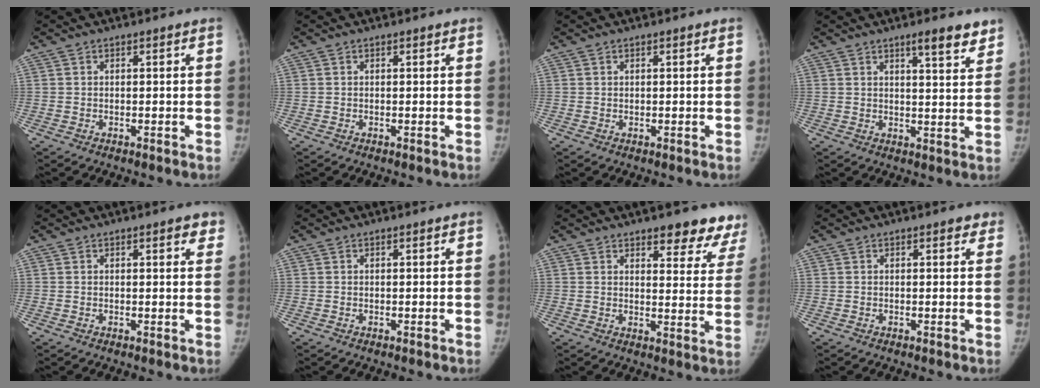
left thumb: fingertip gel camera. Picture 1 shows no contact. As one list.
[{"total": 0.0}, {"total": 0.0}, {"total": 6.5, "force": [4.6, 1.2, 4.3], "torque": [-0.047, -0.029, 0.064]}, {"total": 2.5, "force": [1.5, 0.9, 1.8], "torque": [-0.007, -0.003, 0.012]}, {"total": 0.0}, {"total": 11.5, "force": [9.3, 4.3, 5.4], "torque": [-0.007, -0.050, 0.094]}, {"total": 1.5, "force": [0.9, 0.8, 0.8], "torque": [0.006, -0.001, 0.006]}]